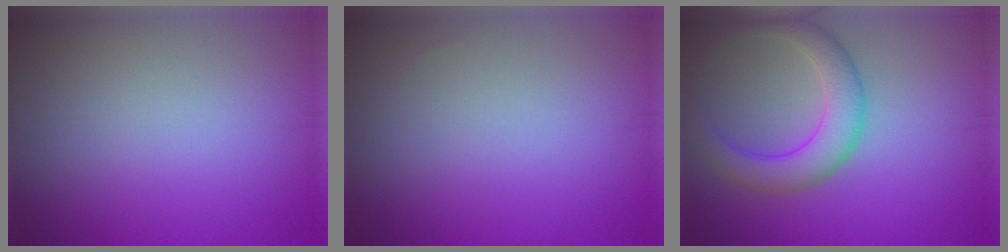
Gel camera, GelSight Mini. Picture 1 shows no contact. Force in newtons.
{"total": 0.0}
{"total": 4.6, "press": 4.6, "slide": 0.2}